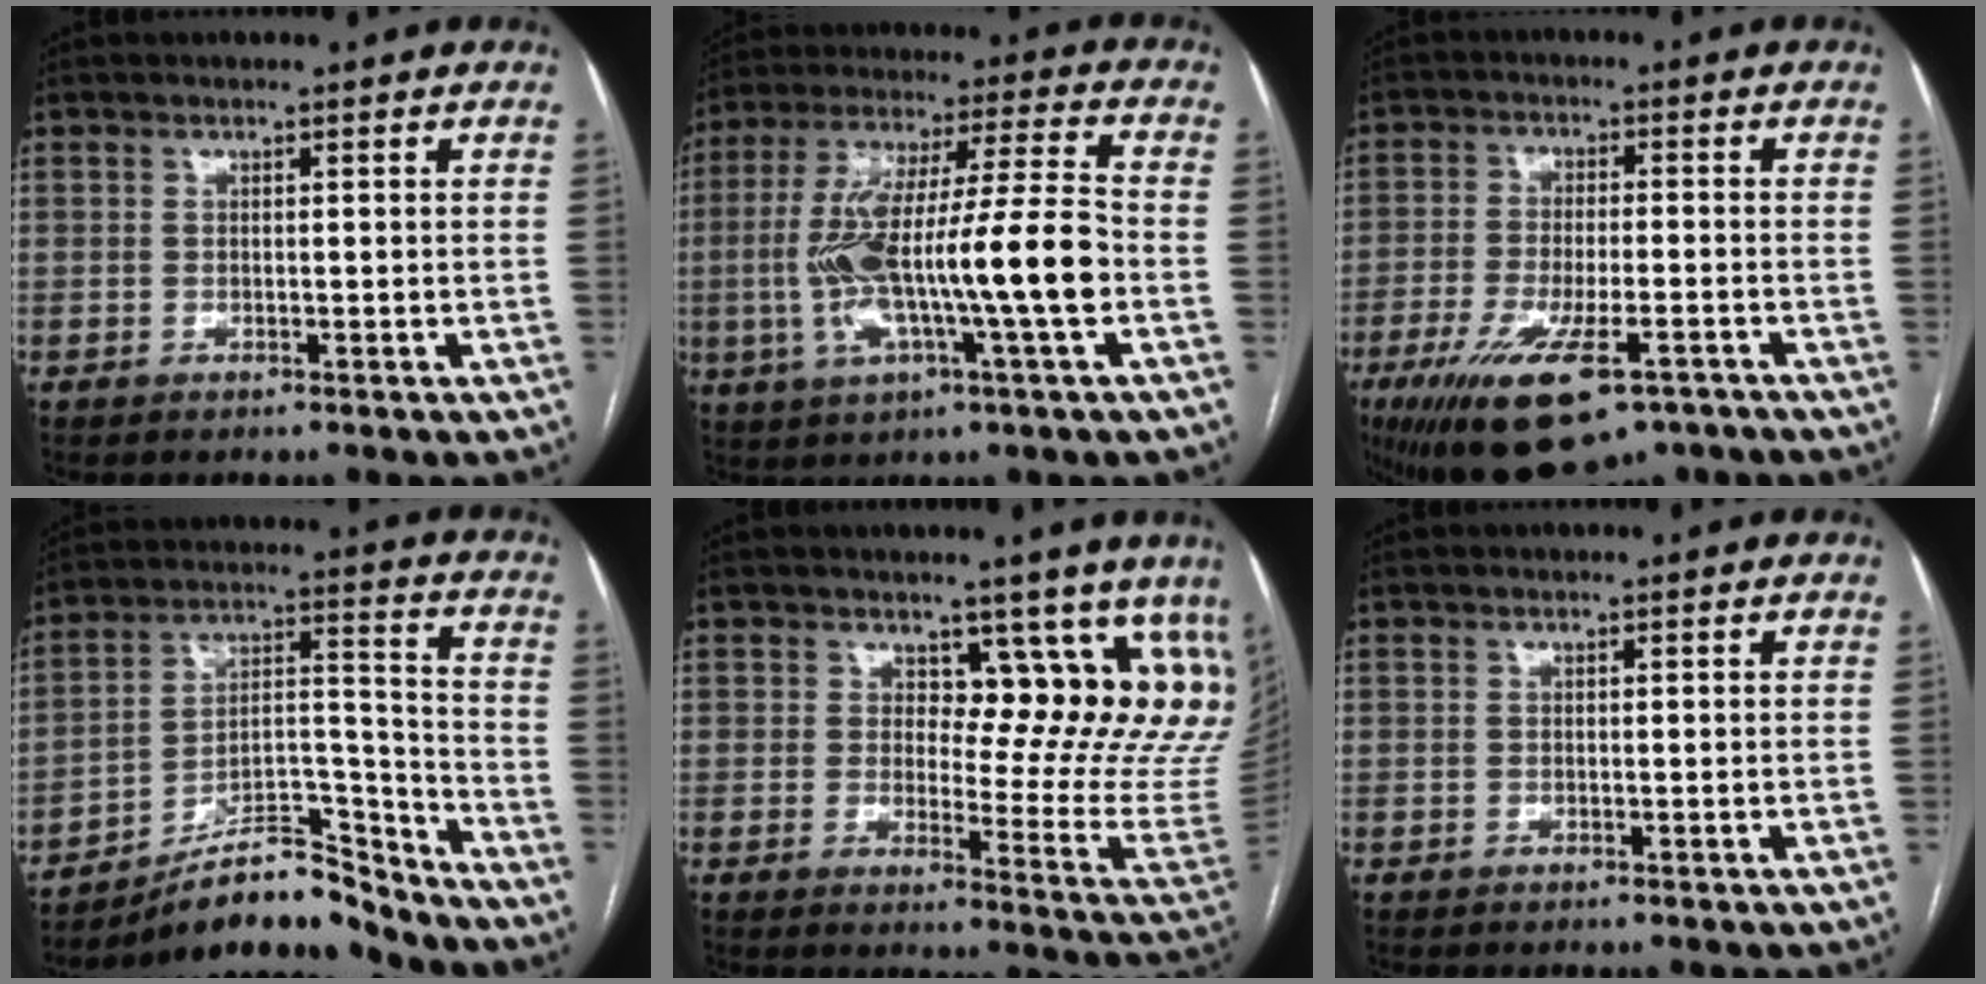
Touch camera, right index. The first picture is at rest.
{"total": 17.9, "force": [-3.2, 1.0, 17.6], "torque": [-0.336, 0.011, -0.056]}
{"total": 15.3, "force": [-9.4, 4.7, 11.2], "torque": [-0.207, -0.021, -0.147]}
{"total": 18.5, "force": [-16.3, 3.9, 7.8], "torque": [-0.126, 0.046, -0.269]}
{"total": 14.2, "force": [11.1, 5.2, 7.1], "torque": [-0.057, -0.046, 0.114]}
{"total": 0.0}